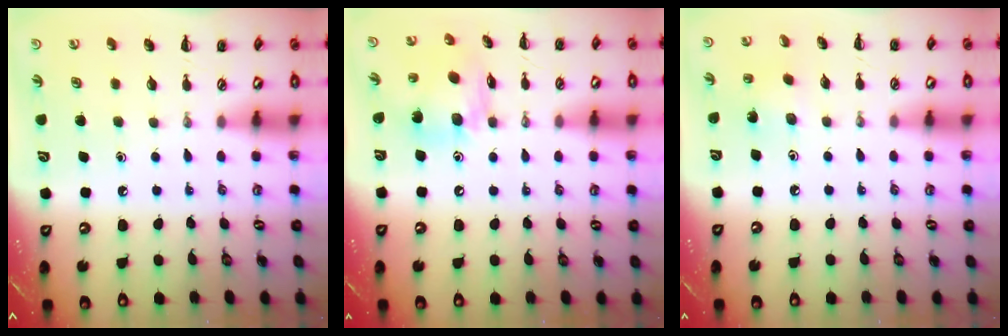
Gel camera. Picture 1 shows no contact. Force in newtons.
{"total": 12.1, "press": 12.0, "slide": 1.4}
{"total": 2.5, "press": 2.4, "slide": 0.8}